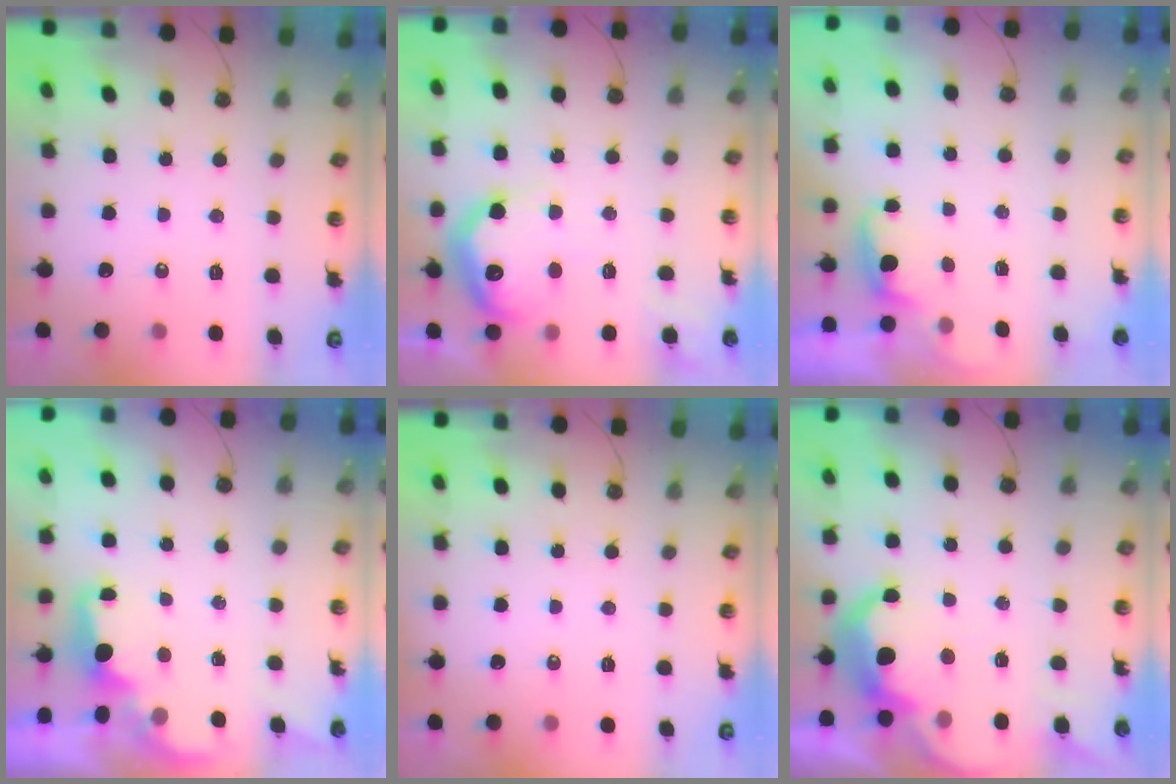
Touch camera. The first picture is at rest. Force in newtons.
{"total": 17.7, "press": 17.7, "slide": 0.5}
{"total": 1.2, "press": 1.0, "slide": 0.7}
{"total": 2.0, "press": 1.9, "slide": 0.8}
{"total": 0.0}
{"total": 11.7, "press": 11.6, "slide": 0.7}